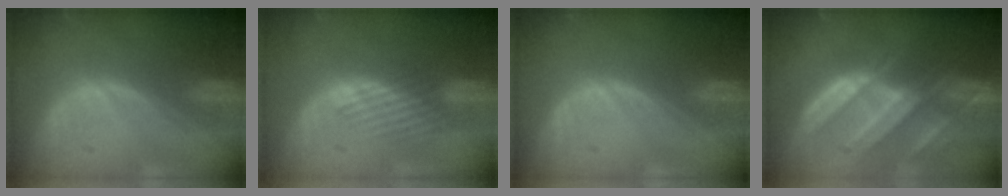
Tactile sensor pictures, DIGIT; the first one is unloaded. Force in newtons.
{"total": 3.6, "press": 3.1, "slide": 1.9}
{"total": 0.0}
{"total": 9.3, "press": 8.3, "slide": 4.4}